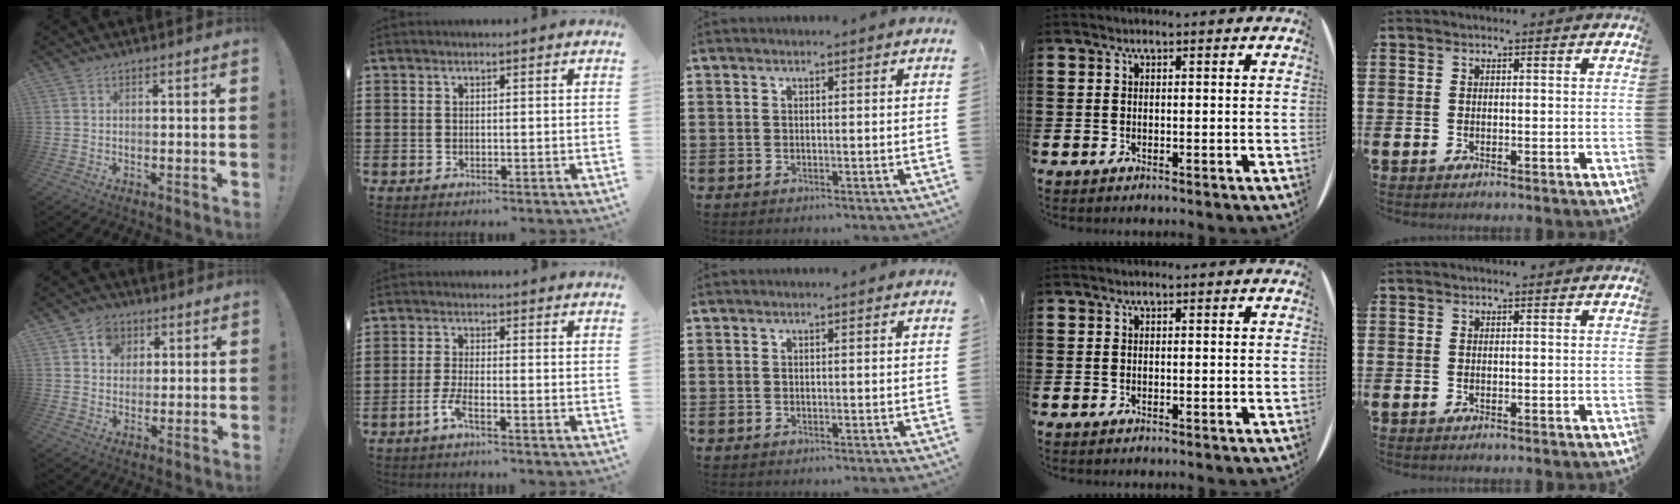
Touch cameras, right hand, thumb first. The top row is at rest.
{"thumb": {"total": 7.0, "force": [3.1, 5.9, 2.3], "torque": [-0.025, -0.014, 0.057]}, "index": {"total": 3.2, "force": [-1.9, 0.5, 2.5], "torque": [-0.065, -0.008, -0.040]}}